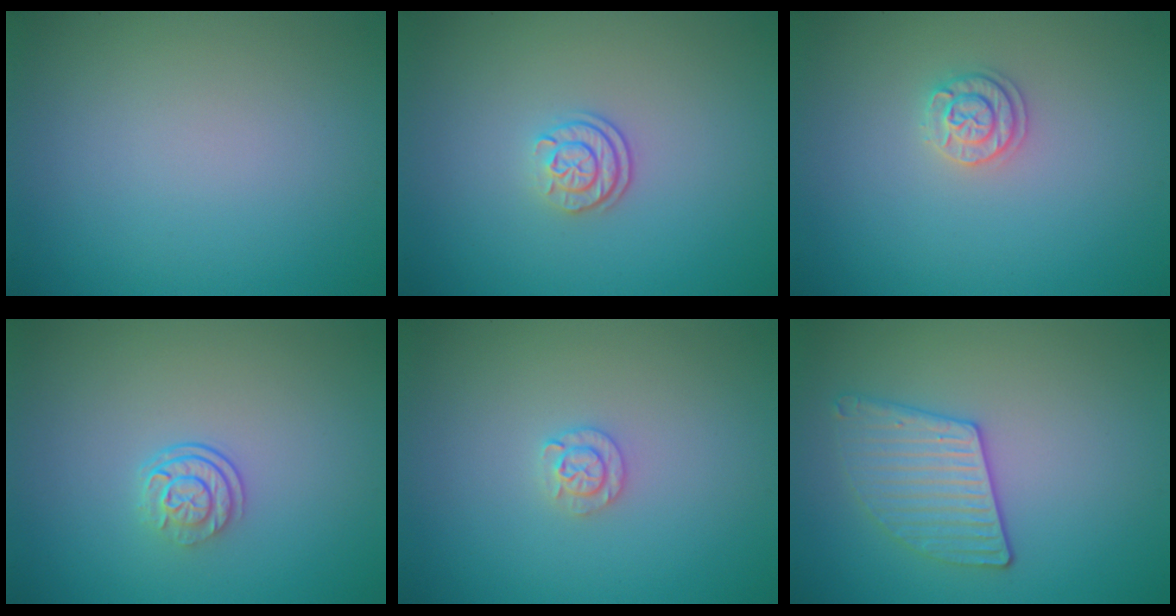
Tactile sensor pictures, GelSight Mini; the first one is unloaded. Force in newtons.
{"total": 2.1, "press": 1.7, "slide": 1.3}
{"total": 1.8, "press": 1.7, "slide": 0.3}
{"total": 2.6, "press": 1.8, "slide": 1.9}
{"total": 1.5, "press": 1.5, "slide": 0.1}
{"total": 3.0, "press": 2.9, "slide": 0.4}